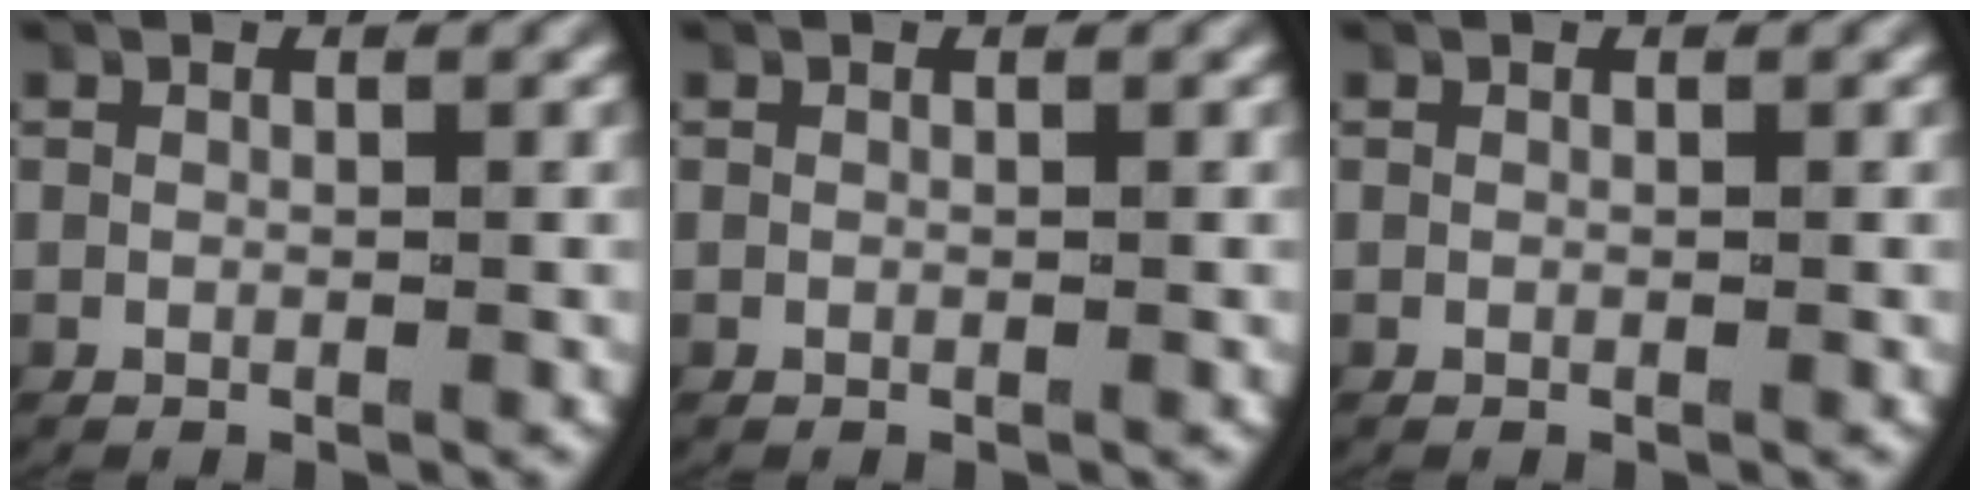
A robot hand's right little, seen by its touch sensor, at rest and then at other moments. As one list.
[{"total": 0.0}, {"total": 0.0}]